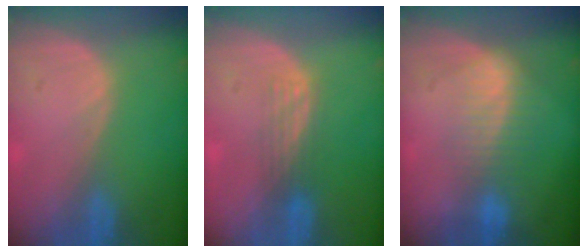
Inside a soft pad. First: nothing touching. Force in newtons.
{"total": 2.9, "press": 2.6, "slide": 1.3}
{"total": 7.2, "press": 6.2, "slide": 3.8}